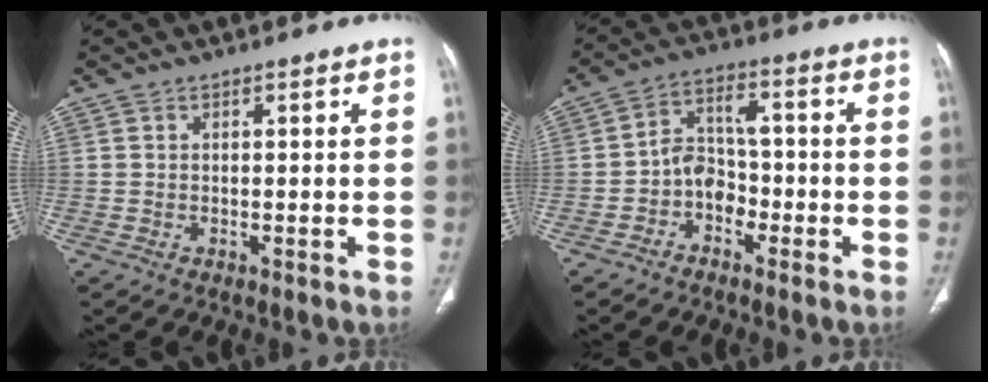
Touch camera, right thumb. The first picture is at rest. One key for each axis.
{"total": 6.5, "fx": -2.8, "fy": 4.8, "fz": 3.4, "tx": -0.041, "ty": 0.034, "tz": -0.060}